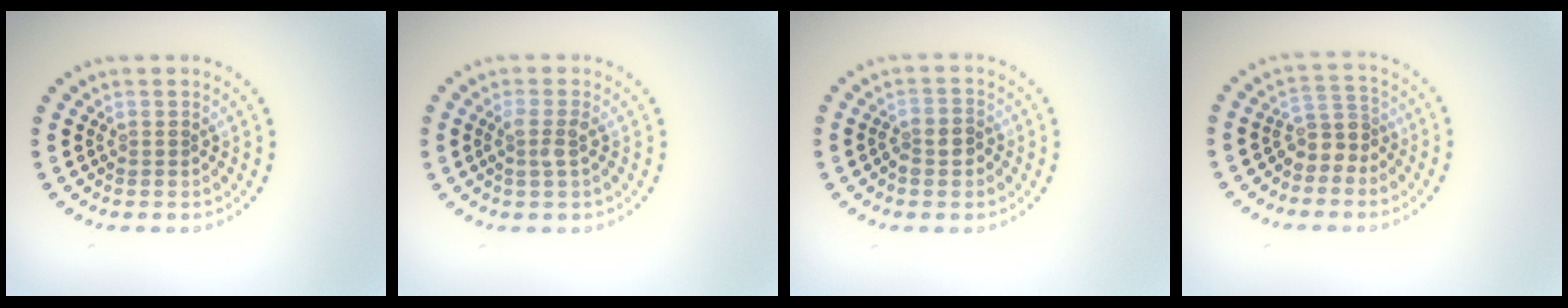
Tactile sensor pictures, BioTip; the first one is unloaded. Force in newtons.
{"total": 1.5, "press": 1.2, "slide": 0.9}
{"total": 2.1, "press": 1.9, "slide": 0.9}
{"total": 2.6, "press": 2.0, "slide": 1.6}